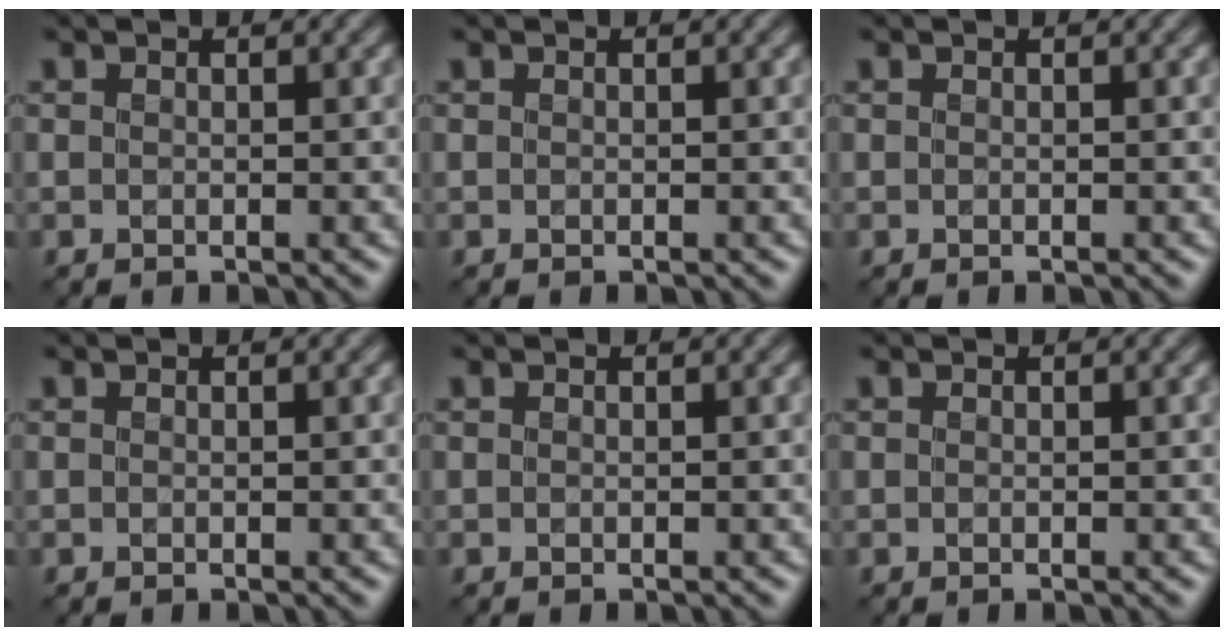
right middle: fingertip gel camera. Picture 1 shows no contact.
{"total": 0.0}
{"total": 0.0}
{"total": 0.0}
{"total": 0.0}
{"total": 0.0}